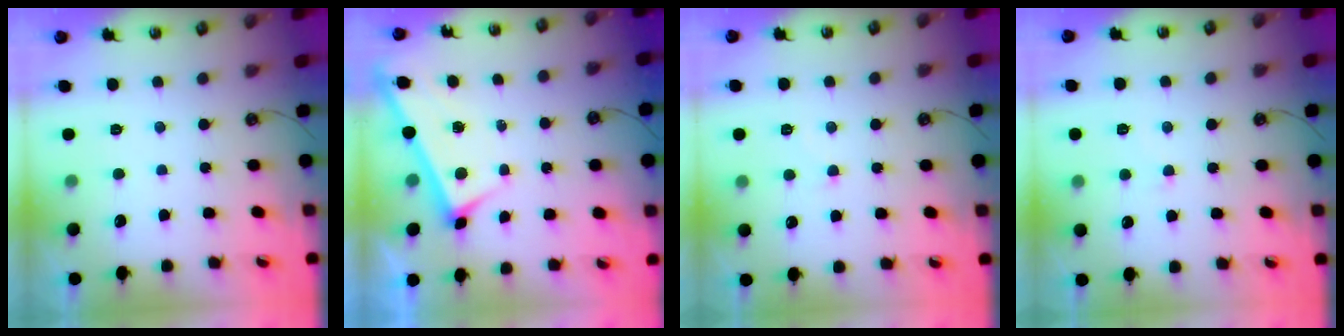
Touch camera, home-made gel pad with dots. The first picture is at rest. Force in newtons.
{"total": 3.0, "press": 3.0, "slide": 0.1}
{"total": 2.2, "press": 2.2, "slide": 0.4}
{"total": 2.7, "press": 2.7, "slide": 0.5}